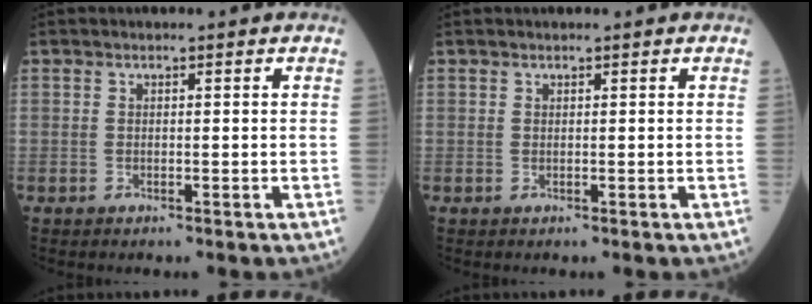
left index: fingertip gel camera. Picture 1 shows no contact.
{"total": 0.0}